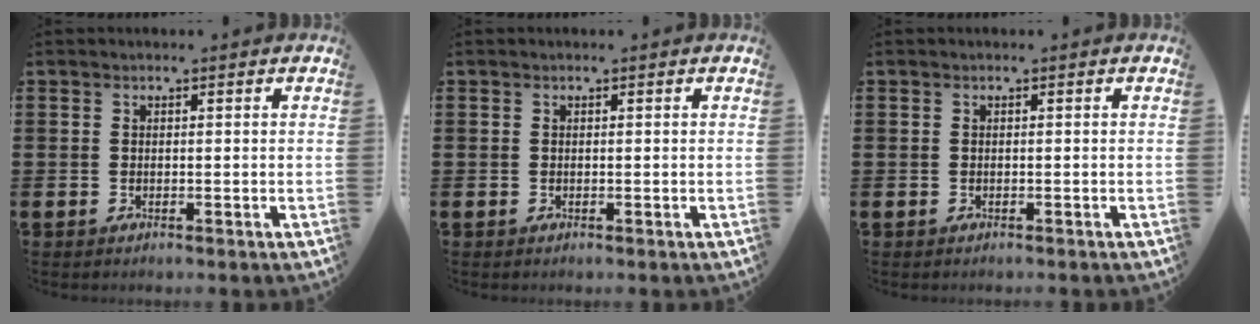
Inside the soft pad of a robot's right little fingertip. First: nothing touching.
{"total": 0.0}
{"total": 0.0}